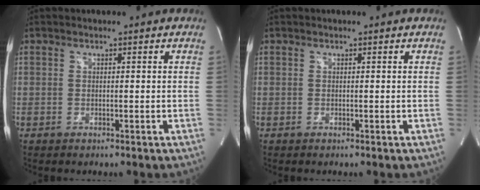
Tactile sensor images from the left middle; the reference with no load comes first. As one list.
[{"total": 0.0}]